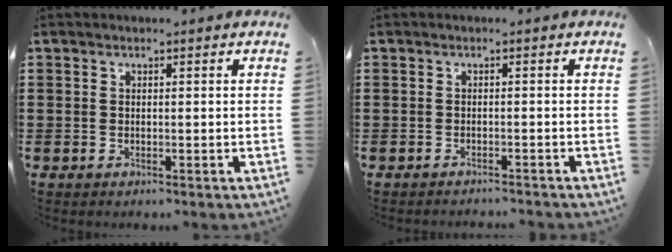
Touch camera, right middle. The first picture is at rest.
{"total": 0.9, "force": [-0.9, -0.1, 0.1], "torque": [-0.005, -0.001, -0.018]}